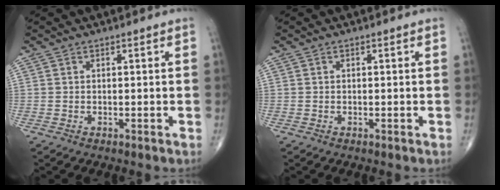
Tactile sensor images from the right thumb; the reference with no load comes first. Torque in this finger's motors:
{"motor_torque": [-0.15, -0.12, -0.41, -0.15, 0.02]}